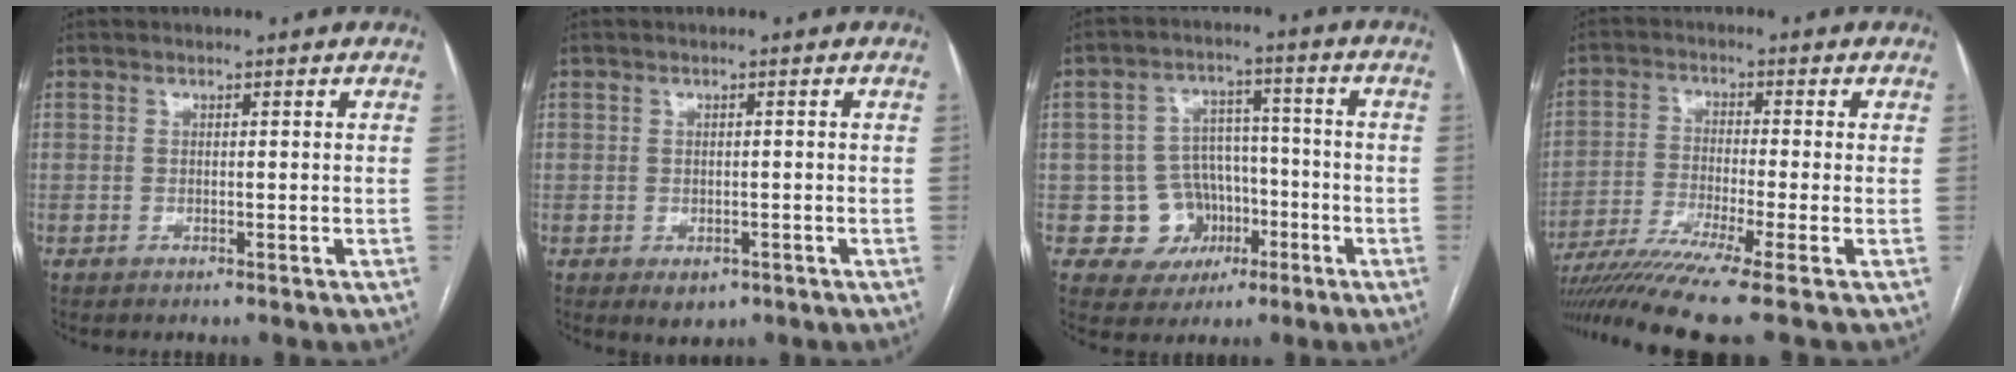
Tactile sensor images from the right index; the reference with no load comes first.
{"total": 2.3, "force": [-1.0, 1.8, 1.0], "torque": [-0.007, 0.002, -0.003]}
{"total": 8.3, "force": [-2.6, 7.7, 1.7], "torque": [-0.017, 0.025, -0.031]}
{"total": 11.6, "force": [-8.8, -2.3, 7.1], "torque": [-0.117, -0.030, -0.145]}